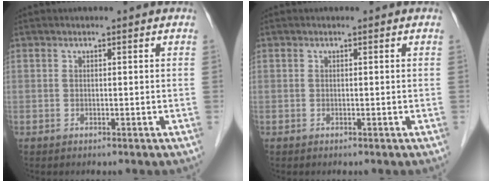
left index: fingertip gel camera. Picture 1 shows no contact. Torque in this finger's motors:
{"motor_torque": [0.00, 0.00, 0.00, 0.00]}